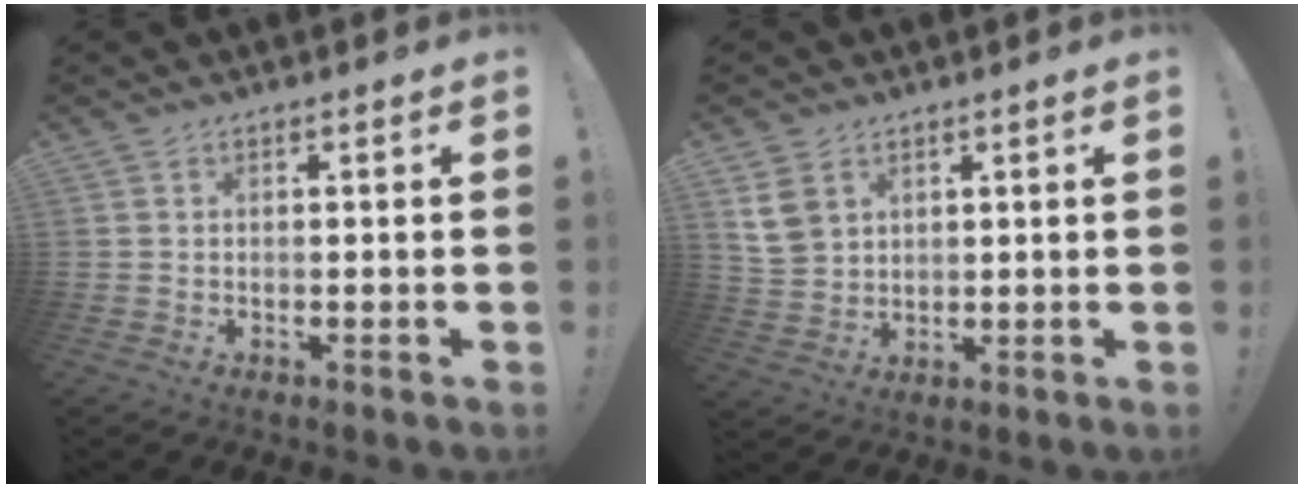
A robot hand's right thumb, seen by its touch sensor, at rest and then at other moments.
{"total": 7.4, "force": [4.2, 5.4, 2.9], "torque": [-0.050, -0.012, 0.082]}